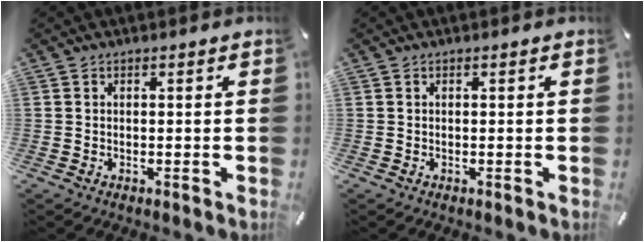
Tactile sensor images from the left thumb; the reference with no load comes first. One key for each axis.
{"total": 0.0}